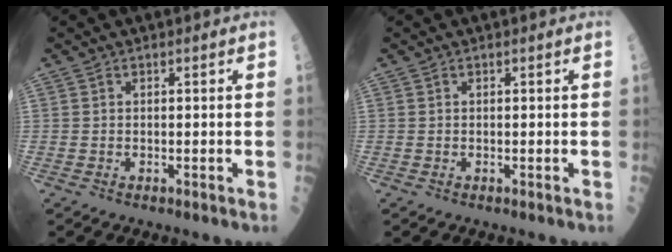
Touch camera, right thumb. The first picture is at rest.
{"total": 0.0}